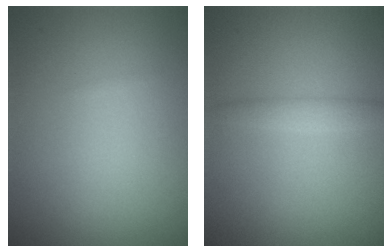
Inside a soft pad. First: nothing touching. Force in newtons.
{"total": 1.6, "press": 1.6, "slide": 0.0}